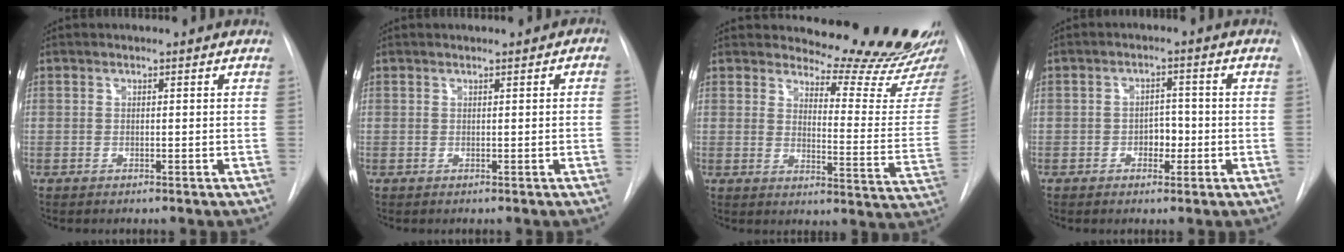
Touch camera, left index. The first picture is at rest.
{"total": 0.8, "force": [0.3, 0.4, 0.6], "torque": [-0.005, 0.008, 0.004]}
{"total": 16.6, "force": [15.9, 0.4, 4.9], "torque": [-0.061, -0.130, 0.182]}
{"total": 3.1, "force": [-0.9, 2.0, 2.1], "torque": [-0.025, 0.007, -0.013]}